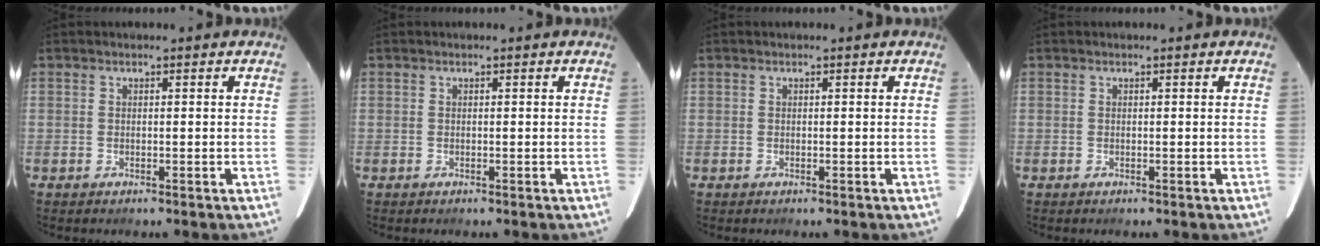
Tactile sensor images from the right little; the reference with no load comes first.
{"total": 0.0}
{"total": 0.0}
{"total": 0.0}